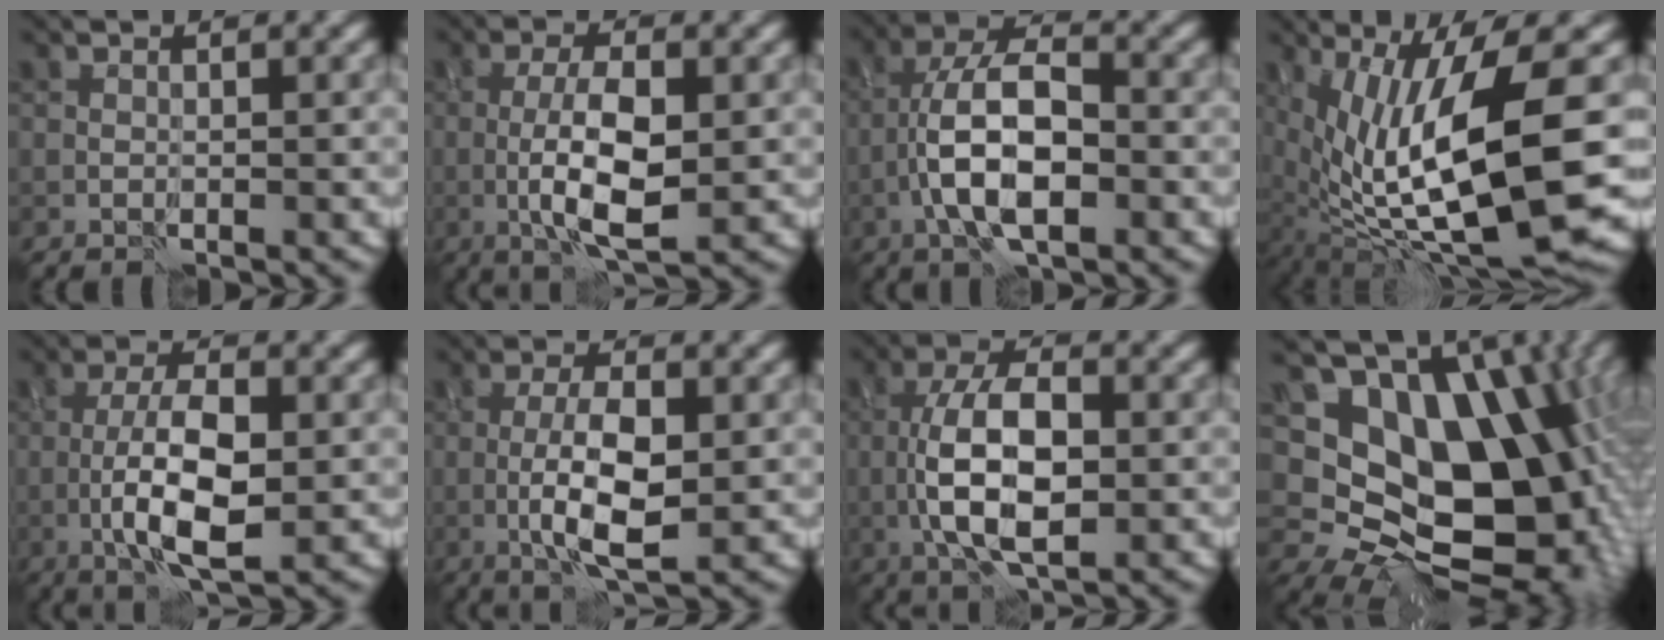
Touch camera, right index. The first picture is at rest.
{"total": 6.4, "force": [-0.9, 2.2, 5.9], "torque": [-0.112, 0.000, -0.019]}
{"total": 7.5, "force": [-2.1, 3.2, 6.5], "torque": [-0.119, 0.014, -0.042]}
{"total": 14.0, "force": [-0.7, 3.8, 13.4], "torque": [-0.242, -0.010, -0.003]}
{"total": 7.0, "force": [-1.4, 2.6, 6.4], "torque": [-0.118, 0.005, -0.029]}
{"total": 6.1, "force": [-0.9, 2.1, 5.7], "torque": [-0.109, 0.000, -0.020]}
{"total": 8.3, "force": [-0.6, 4.0, 7.3], "torque": [-0.143, 0.005, -0.012]}
{"total": 15.1, "force": [2.5, 10.8, 10.3], "torque": [-0.146, -0.008, 0.050]}